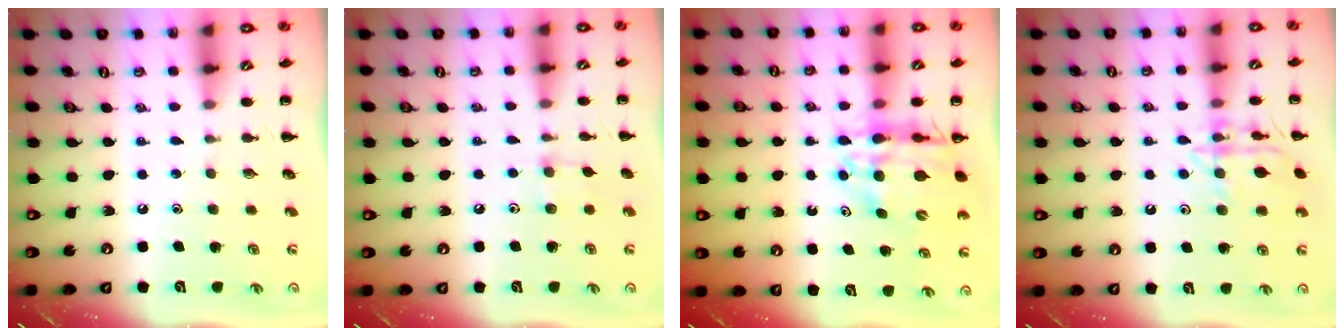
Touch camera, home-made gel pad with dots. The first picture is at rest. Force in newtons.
{"total": 3.5, "press": 3.3, "slide": 1.2}
{"total": 13.5, "press": 12.9, "slide": 3.9}
{"total": 13.7, "press": 13.7, "slide": 0.6}